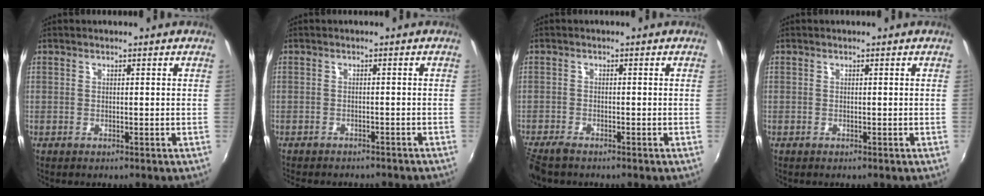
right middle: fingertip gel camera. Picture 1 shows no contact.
{"total": 7.2, "force": [-6.4, 2.0, 2.8], "torque": [-0.064, -0.017, -0.087]}
{"total": 4.8, "force": [-4.1, 1.2, 2.2], "torque": [-0.061, -0.024, -0.080]}
{"total": 0.0}